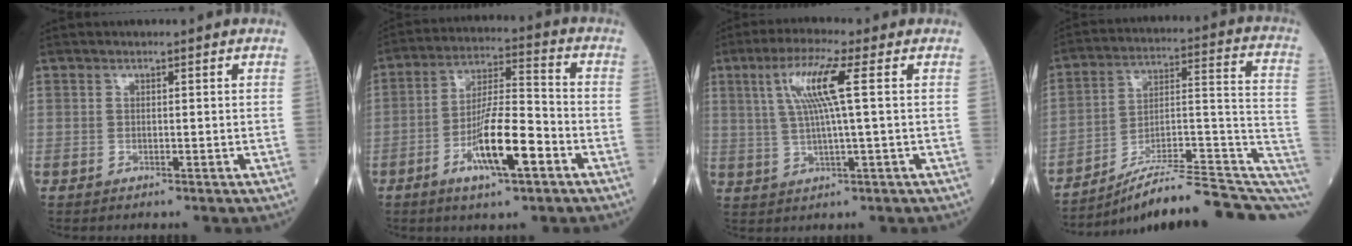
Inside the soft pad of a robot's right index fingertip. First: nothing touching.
{"total": 11.5, "force": [-5.0, 1.9, 10.2], "torque": [-0.184, -0.002, -0.088]}
{"total": 7.9, "force": [2.2, -0.4, 7.6], "torque": [-0.152, 0.011, 0.044]}
{"total": 19.1, "force": [-14.7, 2.2, 12.0], "torque": [-0.124, 0.055, -0.220]}